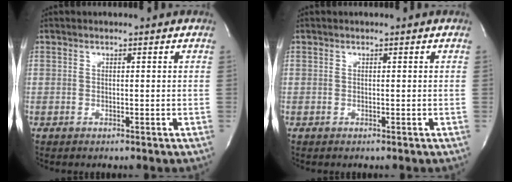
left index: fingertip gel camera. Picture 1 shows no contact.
{"total": 0.0}